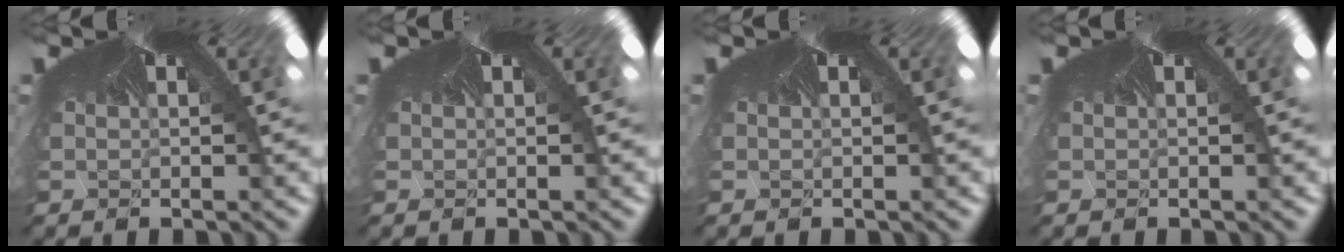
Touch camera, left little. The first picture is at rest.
{"total": 0.0}
{"total": 0.0}
{"total": 0.0}